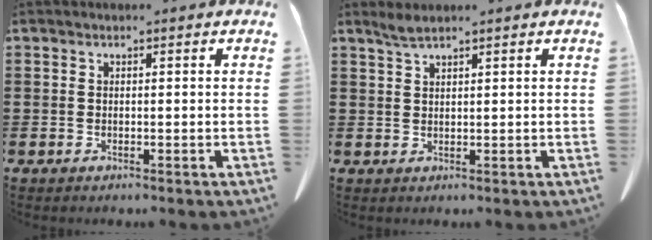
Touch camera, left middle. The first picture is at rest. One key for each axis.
{"total": 1.8, "fx": 1.4, "fy": 0.1, "fz": 1.1, "tx": -0.023, "ty": 0.001, "tz": 0.027}